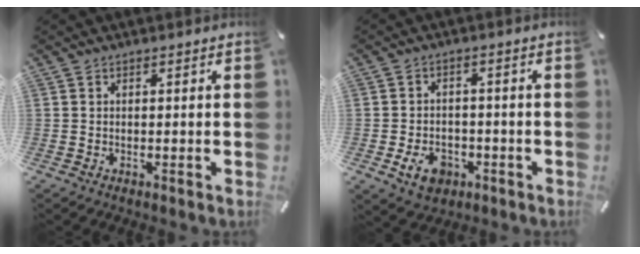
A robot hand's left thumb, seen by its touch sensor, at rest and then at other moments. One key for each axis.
{"total": 6.7, "fx": -2.6, "fy": 5.0, "fz": 3.6, "tx": -0.075, "ty": 0.006, "tz": -0.049}